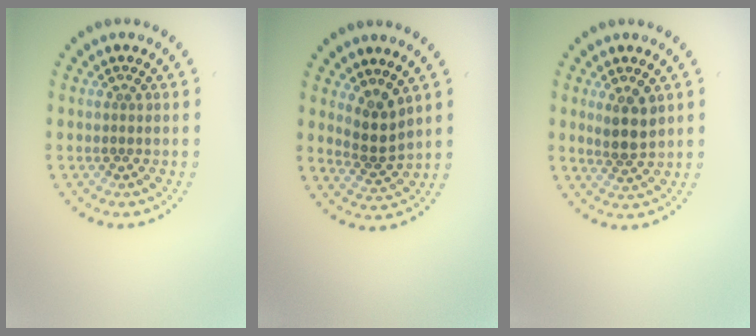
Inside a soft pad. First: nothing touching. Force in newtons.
{"total": 2.6, "press": 2.0, "slide": 1.7}
{"total": 2.7, "press": 2.5, "slide": 1.1}